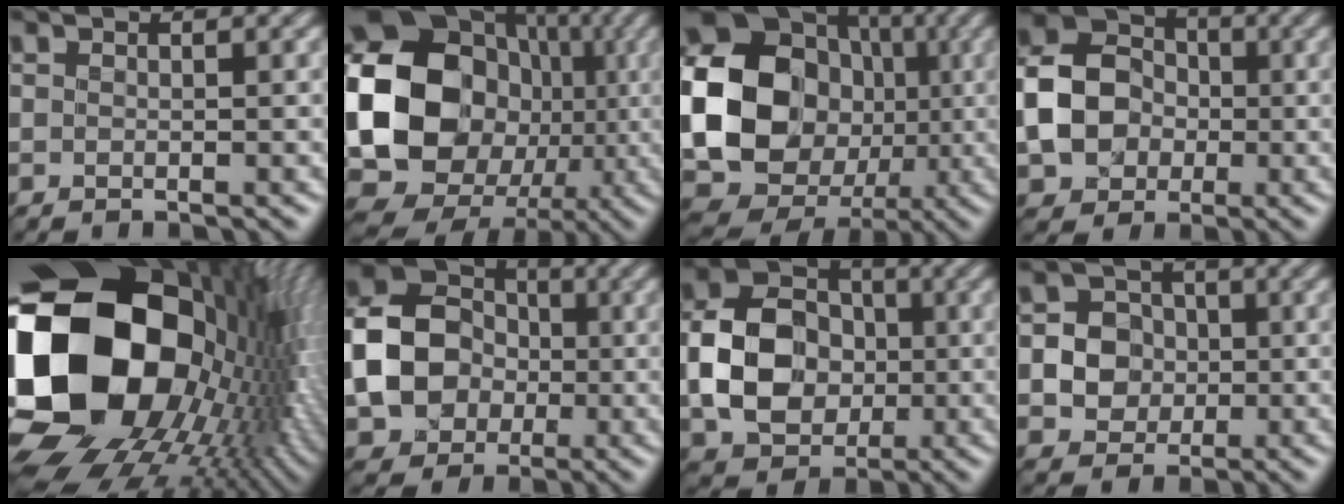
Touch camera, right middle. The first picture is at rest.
{"total": 21.4, "force": [-0.2, 18.6, 10.6], "torque": [-0.206, -0.011, -0.028]}
{"total": 24.1, "force": [-0.2, 21.9, 10.2], "torque": [-0.229, 0.010, -0.044]}
{"total": 7.6, "force": [-1.0, 6.3, 4.2], "torque": [-0.089, 0.006, -0.031]}
{"total": 23.7, "force": [-0.2, 17.5, 16.0], "torque": [-0.352, -0.039, 0.018]}
{"total": 9.7, "force": [-1.2, 7.9, 5.5], "torque": [-0.101, -0.007, -0.031]}
{"total": 8.2, "force": [-0.7, 6.5, 4.9], "torque": [-0.091, 0.007, -0.019]}
{"total": 5.1, "force": [-0.3, 4.8, 1.9], "torque": [-0.017, 0.019, -0.023]}